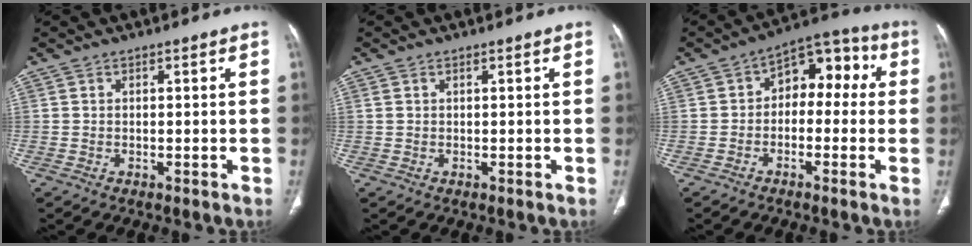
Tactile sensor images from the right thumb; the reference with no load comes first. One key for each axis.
{"total": 0.8, "fx": 0.5, "fy": 0.4, "fz": 0.6, "tx": -0.016, "ty": 0.010, "tz": 0.013}
{"total": 9.9, "fx": 0.5, "fy": 6.6, "fz": 7.4, "tx": -0.059, "ty": 0.046, "tz": -0.009}